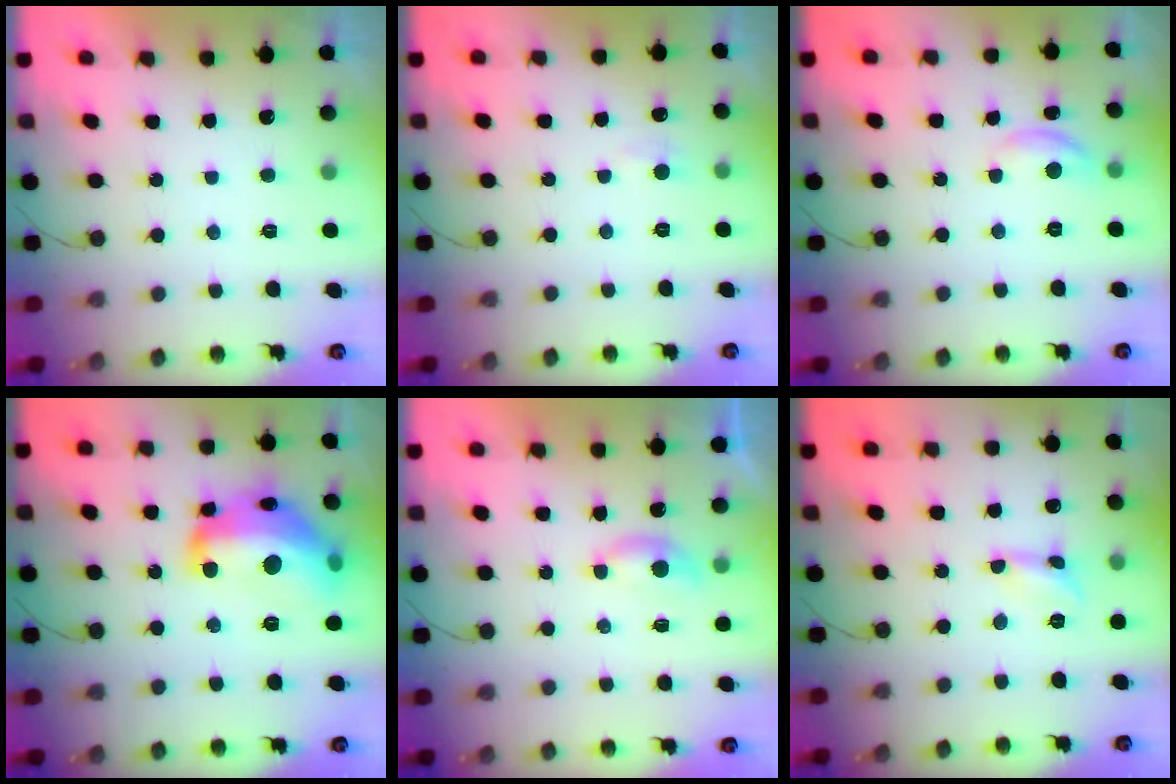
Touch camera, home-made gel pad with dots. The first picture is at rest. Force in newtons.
{"total": 3.5, "press": 3.4, "slide": 0.5}
{"total": 6.6, "press": 6.6, "slide": 0.4}
{"total": 22.0, "press": 22.0, "slide": 1.3}
{"total": 3.9, "press": 3.9, "slide": 0.6}
{"total": 2.6, "press": 2.6, "slide": 0.2}